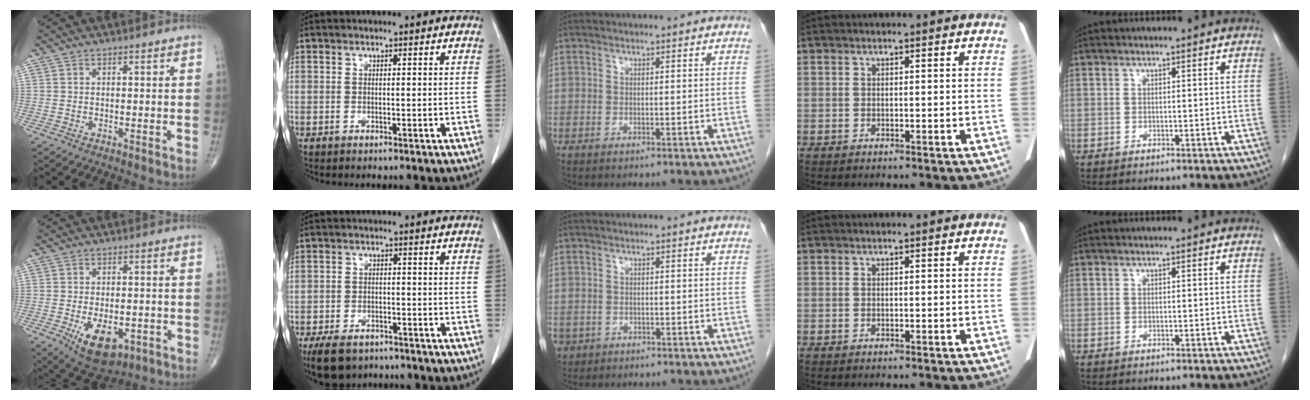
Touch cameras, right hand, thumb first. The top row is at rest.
{"thumb": {"total": 10.0, "force": [-3.7, 5.2, 7.6], "torque": [-0.112, 0.000, -0.047]}, "index": {"total": 7.5, "force": [-5.7, 3.7, 3.2], "torque": [-0.055, -0.005, -0.087]}, "middle": {"total": 2.3, "force": [-1.1, 2.0, 0.4], "torque": [-0.009, 0.001, -0.016]}}